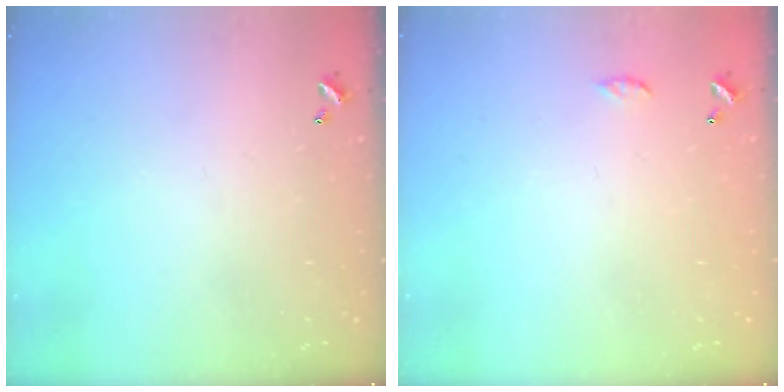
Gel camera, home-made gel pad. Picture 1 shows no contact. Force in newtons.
{"total": 3.6, "press": 3.6, "slide": 0.5}